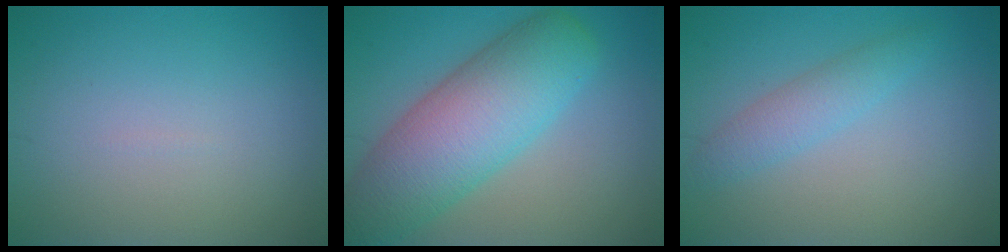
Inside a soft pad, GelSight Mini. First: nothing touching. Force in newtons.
{"total": 9.5, "press": 9.5, "slide": 0.3}
{"total": 2.4, "press": 2.4, "slide": 0.1}